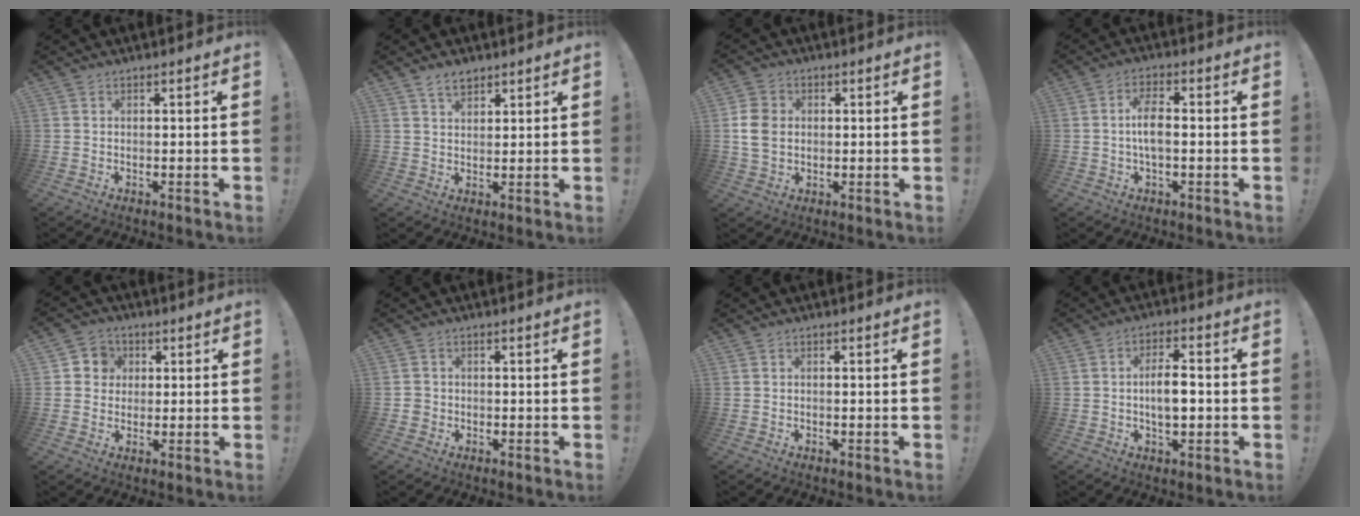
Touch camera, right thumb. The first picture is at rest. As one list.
[{"total": 4.3, "force": [3.2, 2.3, 2.0], "torque": [-0.030, -0.015, 0.057]}, {"total": 8.3, "force": [0.6, 6.7, 5.0], "torque": [-0.096, 0.012, 0.016]}, {"total": 7.0, "force": [-0.3, 2.8, 6.4], "torque": [-0.133, 0.004, -0.008]}, {"total": 5.9, "force": [0.6, 5.7, 1.4], "torque": [-0.017, 0.000, 0.013]}, {"total": 2.0, "force": [-0.5, 1.9, 0.3], "torque": [-0.005, 0.009, -0.008]}, {"total": 0.0}, {"total": 7.2, "force": [-0.6, 3.3, 6.4], "torque": [-0.105, 0.001, -0.018]}]